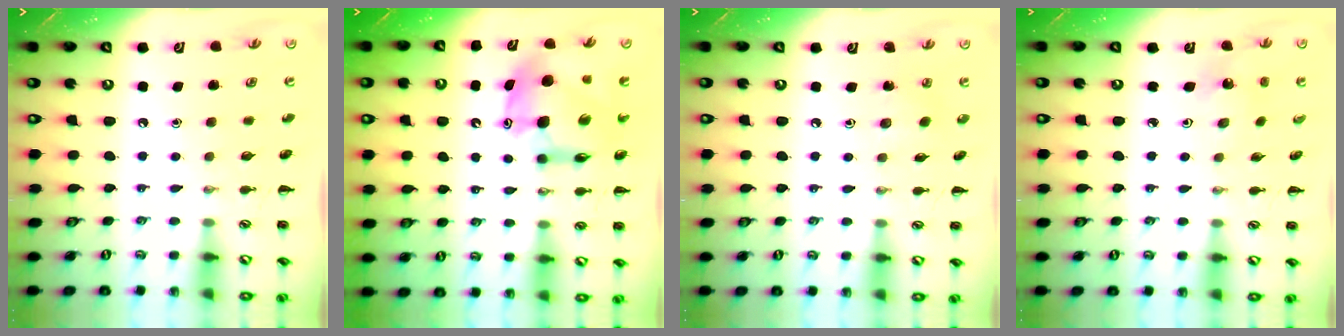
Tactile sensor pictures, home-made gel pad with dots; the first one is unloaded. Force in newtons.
{"total": 12.7, "press": 12.2, "slide": 3.5}
{"total": 2.4, "press": 2.3, "slide": 0.8}
{"total": 2.0, "press": 1.9, "slide": 0.7}